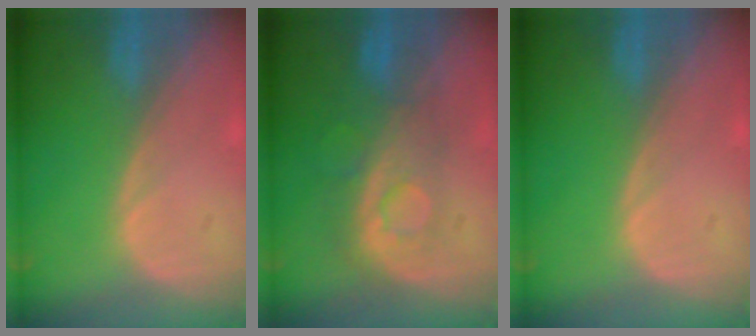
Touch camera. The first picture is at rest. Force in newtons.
{"total": 7.8, "press": 7.5, "slide": 2.0}
{"total": 0.0}